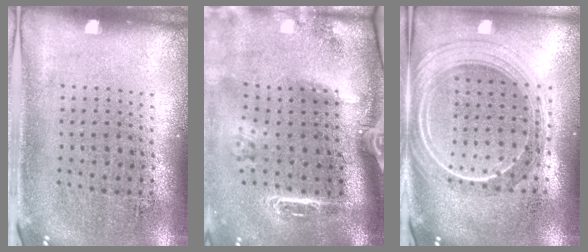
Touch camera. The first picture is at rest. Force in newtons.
{"total": 2.8, "press": 2.0, "slide": 2.0}
{"total": 2.4, "press": 2.0, "slide": 1.2}